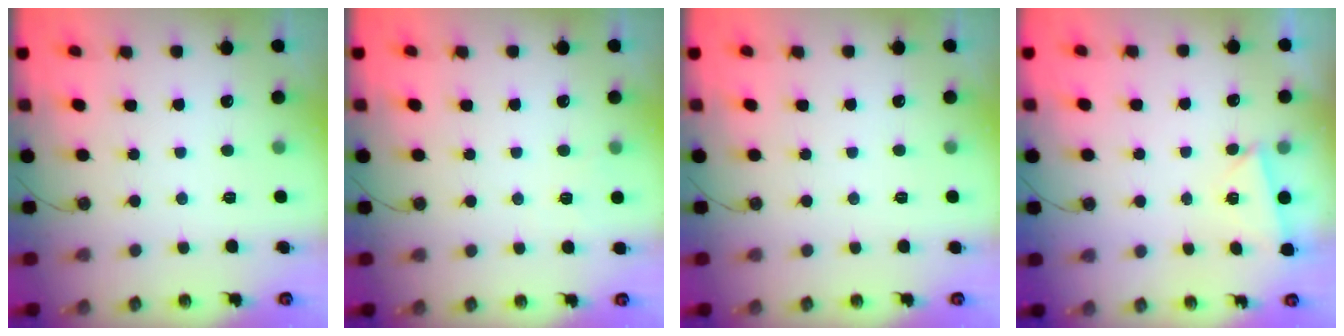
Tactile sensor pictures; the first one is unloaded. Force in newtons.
{"total": 2.9, "press": 2.9, "slide": 0.2}
{"total": 1.7, "press": 0.9, "slide": 1.5}
{"total": 2.6, "press": 2.6, "slide": 0.3}